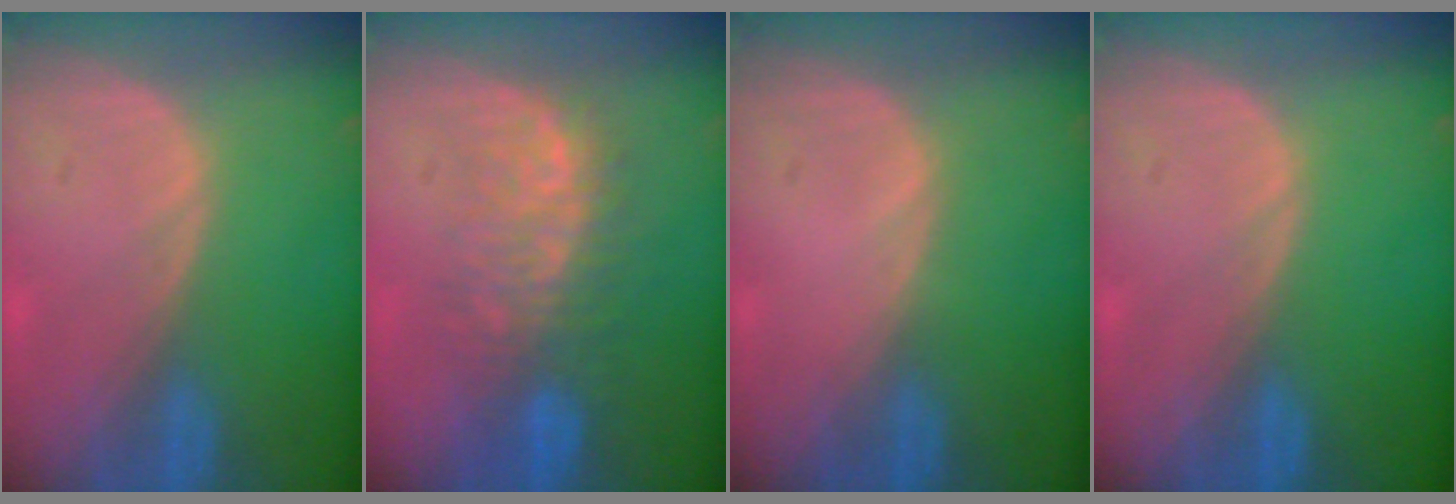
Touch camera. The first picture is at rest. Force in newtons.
{"total": 7.8, "press": 7.6, "slide": 1.7}
{"total": 0.0}
{"total": 0.0}